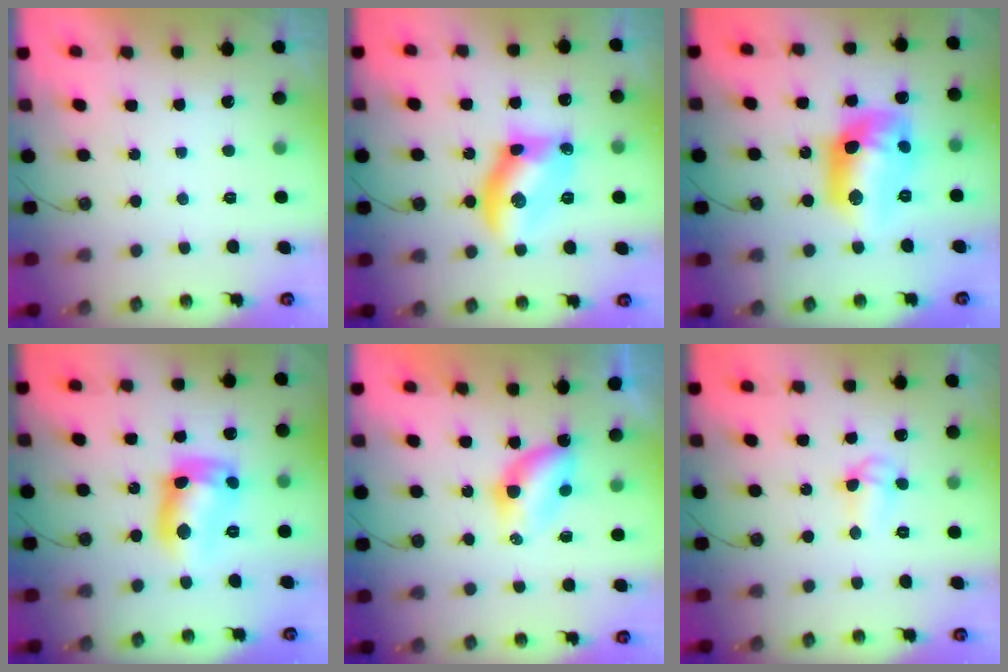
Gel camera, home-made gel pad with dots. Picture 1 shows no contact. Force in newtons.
{"total": 13.0, "press": 13.0, "slide": 0.5}
{"total": 15.2, "press": 15.1, "slide": 1.2}
{"total": 12.7, "press": 12.7, "slide": 1.0}
{"total": 5.5, "press": 5.5, "slide": 0.4}
{"total": 6.4, "press": 5.3, "slide": 3.6}